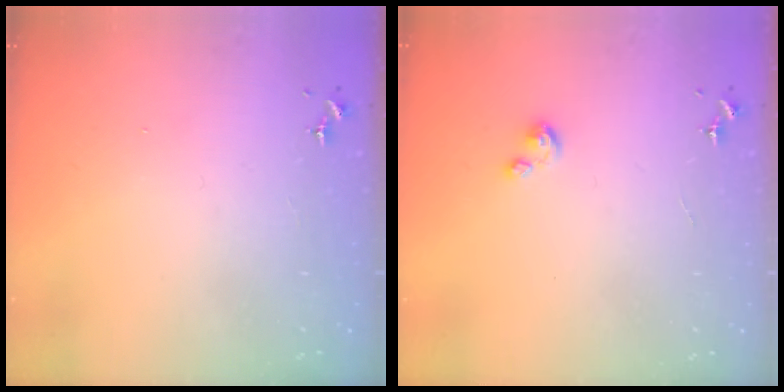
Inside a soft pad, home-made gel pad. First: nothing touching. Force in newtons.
{"total": 3.2, "press": 3.2, "slide": 0.3}